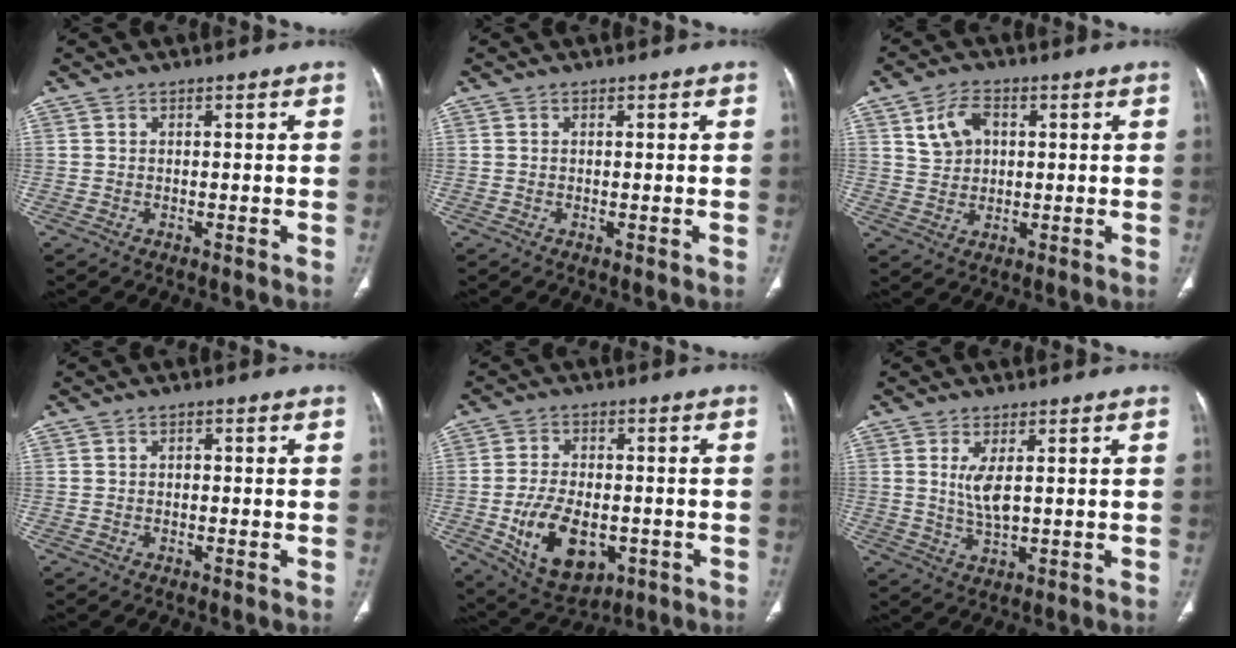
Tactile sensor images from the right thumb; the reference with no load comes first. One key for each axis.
{"total": 0.5, "fx": -0.1, "fy": 0.1, "fz": 0.5, "tx": -0.012, "ty": -0.003, "tz": -0.001}
{"total": 6.5, "fx": 2.1, "fy": 4.6, "fz": 4.0, "tx": -0.056, "ty": -0.001, "tz": 0.040}
{"total": 0.8, "fx": -0.1, "fy": 0.6, "fz": 0.5, "tx": 0.001, "ty": 0.004, "tz": -0.005}
{"total": 13.5, "fx": -3.6, "fy": 8.3, "fz": 10.0, "tx": -0.151, "ty": 0.007, "tz": -0.042}
{"total": 4.9, "fx": 1.2, "fy": 1.7, "fz": 4.4, "tx": -0.090, "ty": -0.016, "tz": 0.030}